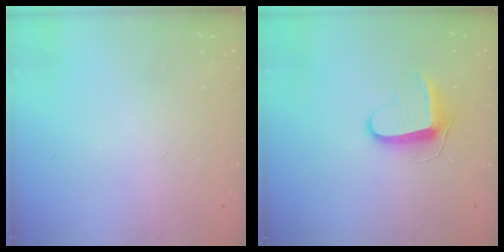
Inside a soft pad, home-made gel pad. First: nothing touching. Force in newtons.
{"total": 9.6, "press": 9.6, "slide": 0.8}